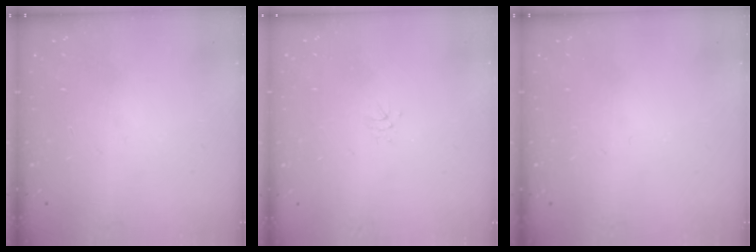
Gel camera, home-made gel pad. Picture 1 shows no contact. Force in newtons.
{"total": 3.7, "press": 3.6, "slide": 0.5}
{"total": 0.0}